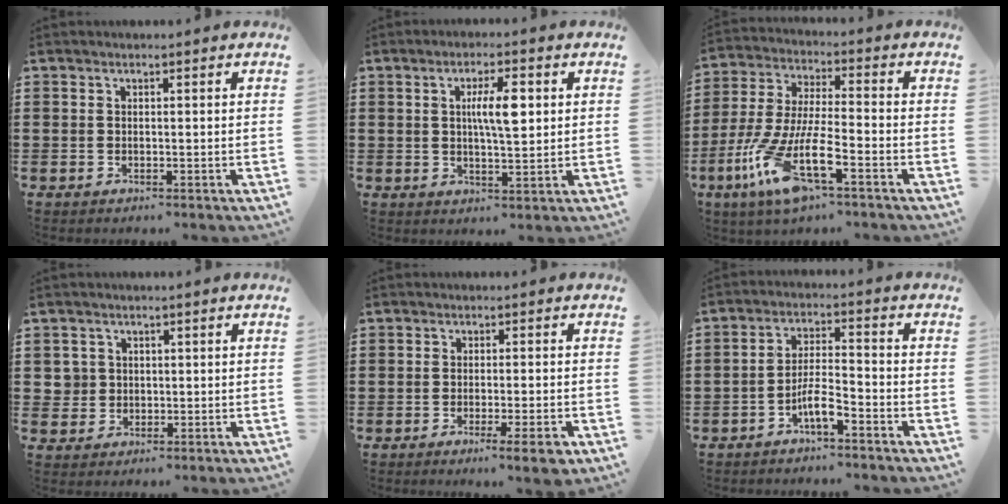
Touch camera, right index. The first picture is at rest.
{"total": 6.1, "force": [1.3, 1.7, 5.7], "torque": [-0.104, 0.007, 0.017]}
{"total": 11.6, "force": [-6.6, 1.9, 9.4], "torque": [-0.229, -0.024, -0.135]}
{"total": 2.4, "force": [0.3, 2.4, 0.4], "torque": [-0.020, 0.009, 0.004]}
{"total": 3.8, "force": [-2.1, 0.1, 3.2], "torque": [-0.049, -0.009, -0.032]}
{"total": 5.0, "force": [-3.2, 1.1, 3.7], "torque": [-0.085, 0.000, -0.064]}